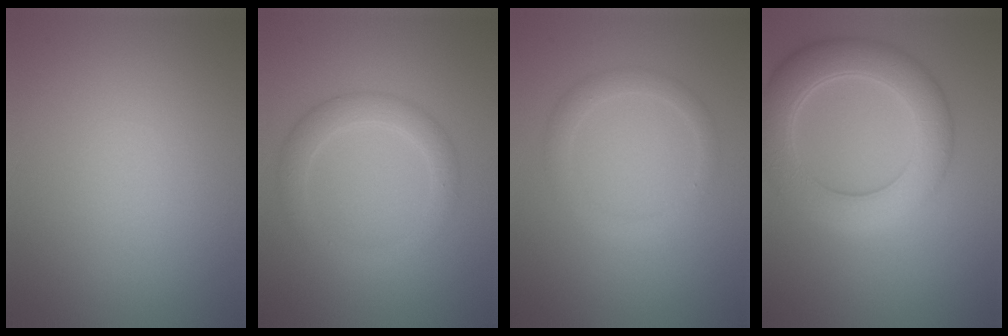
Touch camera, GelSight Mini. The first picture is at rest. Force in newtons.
{"total": 3.0, "press": 3.0, "slide": 0.2}
{"total": 1.9, "press": 1.9, "slide": 0.0}
{"total": 6.8, "press": 6.8, "slide": 0.3}